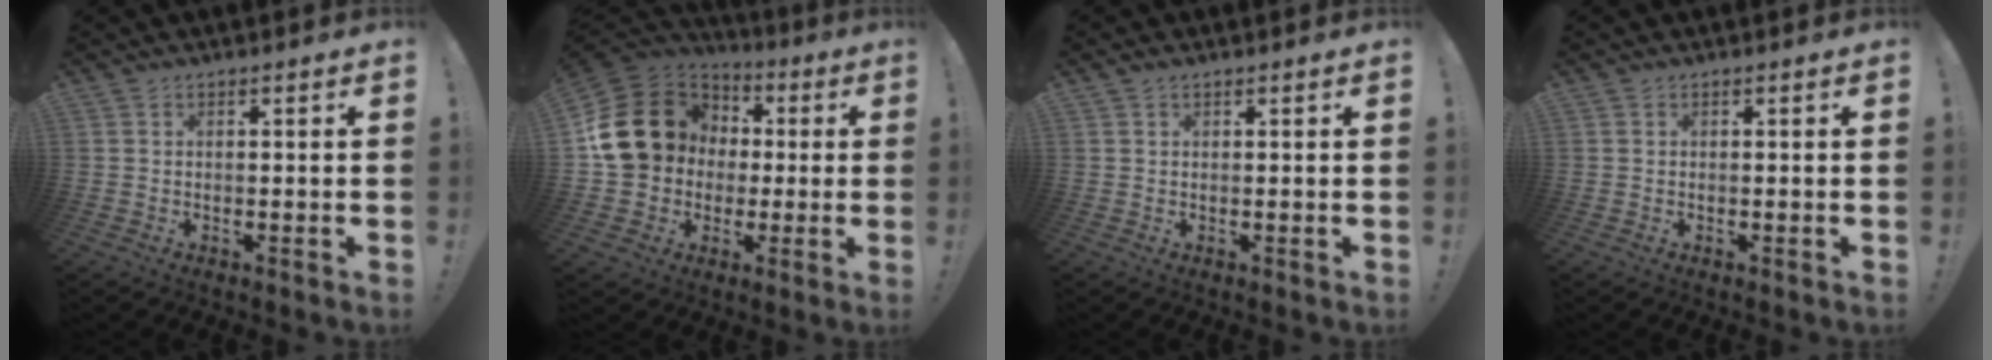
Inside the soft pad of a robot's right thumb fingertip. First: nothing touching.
{"total": 20.0, "force": [3.1, 16.6, 10.8], "torque": [-0.190, 0.010, 0.083]}
{"total": 0.5, "force": [0.3, 0.3, 0.3], "torque": [-0.005, 0.000, 0.005]}
{"total": 0.0}